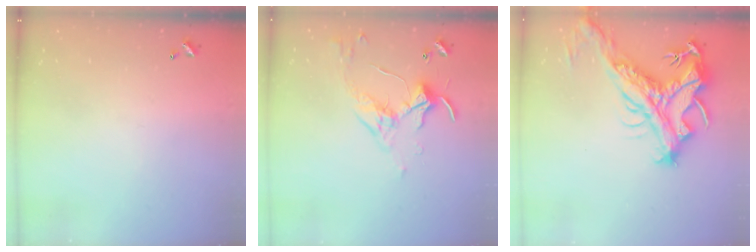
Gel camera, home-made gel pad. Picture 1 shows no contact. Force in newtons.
{"total": 3.3, "press": 3.2, "slide": 0.7}
{"total": 9.3, "press": 9.1, "slide": 2.0}